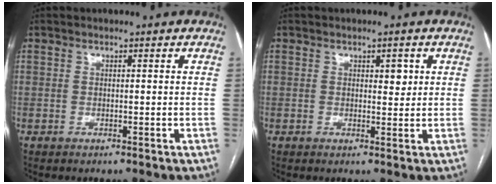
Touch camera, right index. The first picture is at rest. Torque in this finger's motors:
{"motor_torque": [-0.03, 0.06, -0.05, 0.00]}